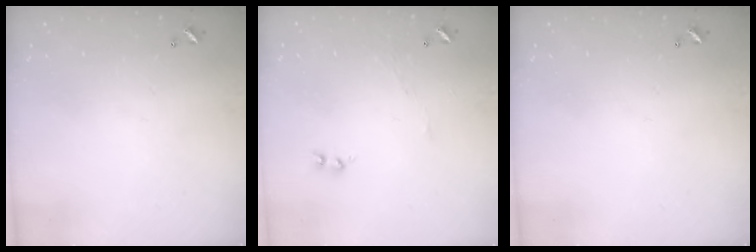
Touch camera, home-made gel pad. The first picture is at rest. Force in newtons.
{"total": 3.8, "press": 3.7, "slide": 0.6}
{"total": 0.0}